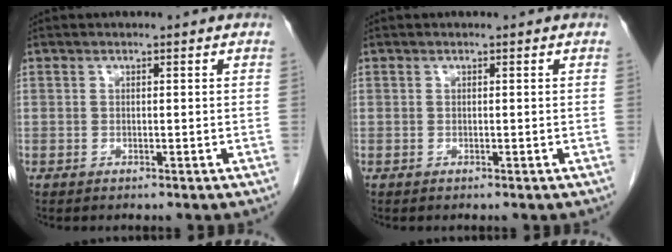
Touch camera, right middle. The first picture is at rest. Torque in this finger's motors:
{"motor_torque": [0.24, 0.02, 0.04, 0.01]}